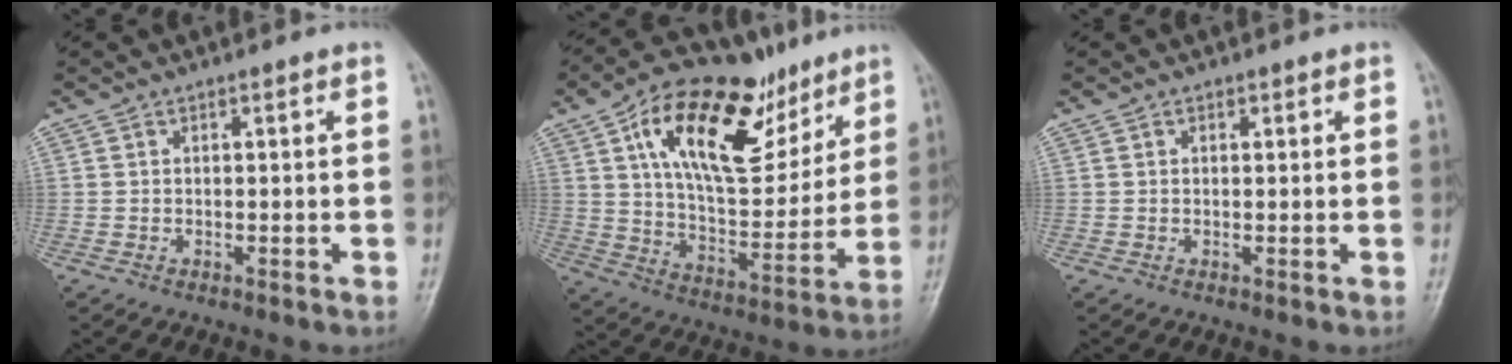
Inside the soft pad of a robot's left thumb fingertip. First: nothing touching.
{"total": 24.6, "force": [12.6, 11.8, 17.6], "torque": [-0.242, -0.035, 0.215]}
{"total": 0.6, "force": [0.3, 0.5, 0.3], "torque": [-0.001, -0.001, 0.002]}